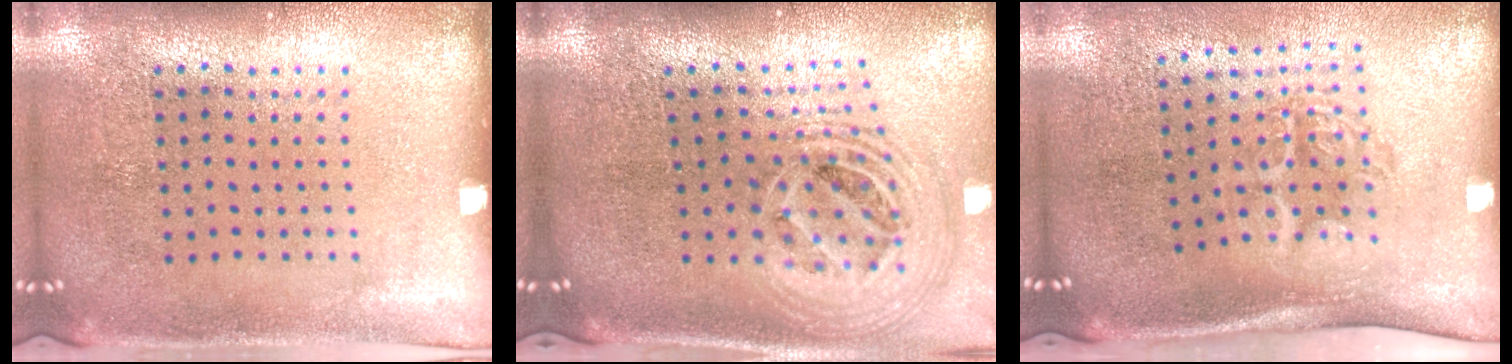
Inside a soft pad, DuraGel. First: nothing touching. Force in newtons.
{"total": 2.5, "press": 1.8, "slide": 1.7}
{"total": 1.8, "press": 1.2, "slide": 1.3}